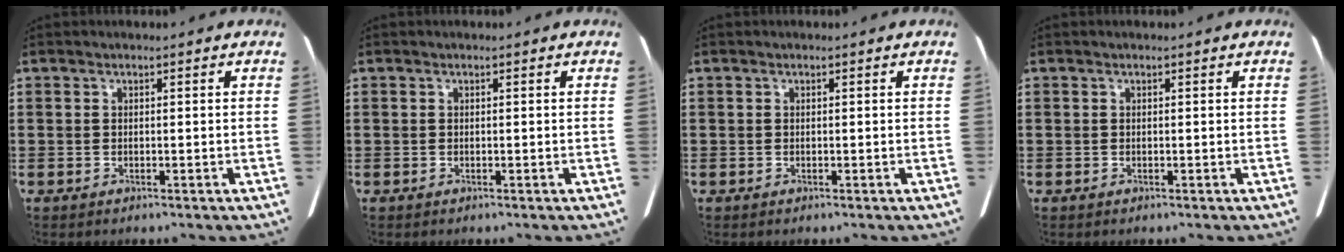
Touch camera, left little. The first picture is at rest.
{"total": 0.0}
{"total": 0.0}
{"total": 0.0}